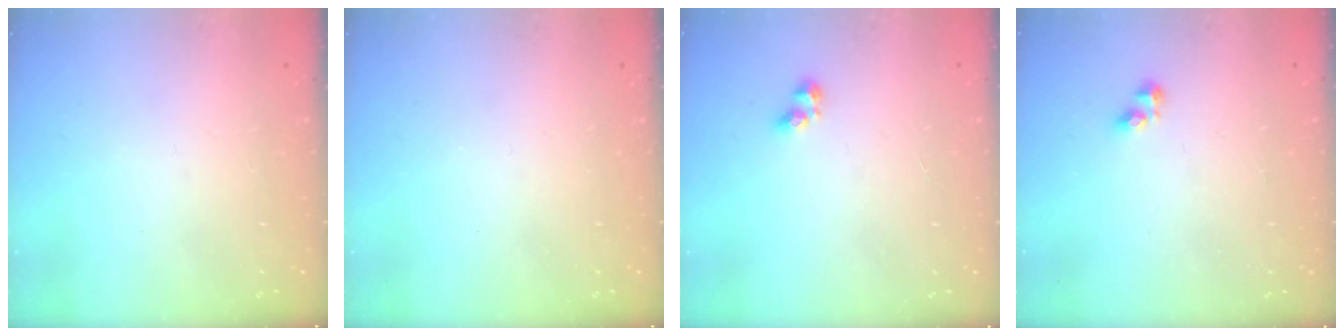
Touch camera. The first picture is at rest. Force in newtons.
{"total": 0.0}
{"total": 4.0, "press": 3.8, "slide": 1.3}
{"total": 2.8, "press": 2.8, "slide": 0.3}